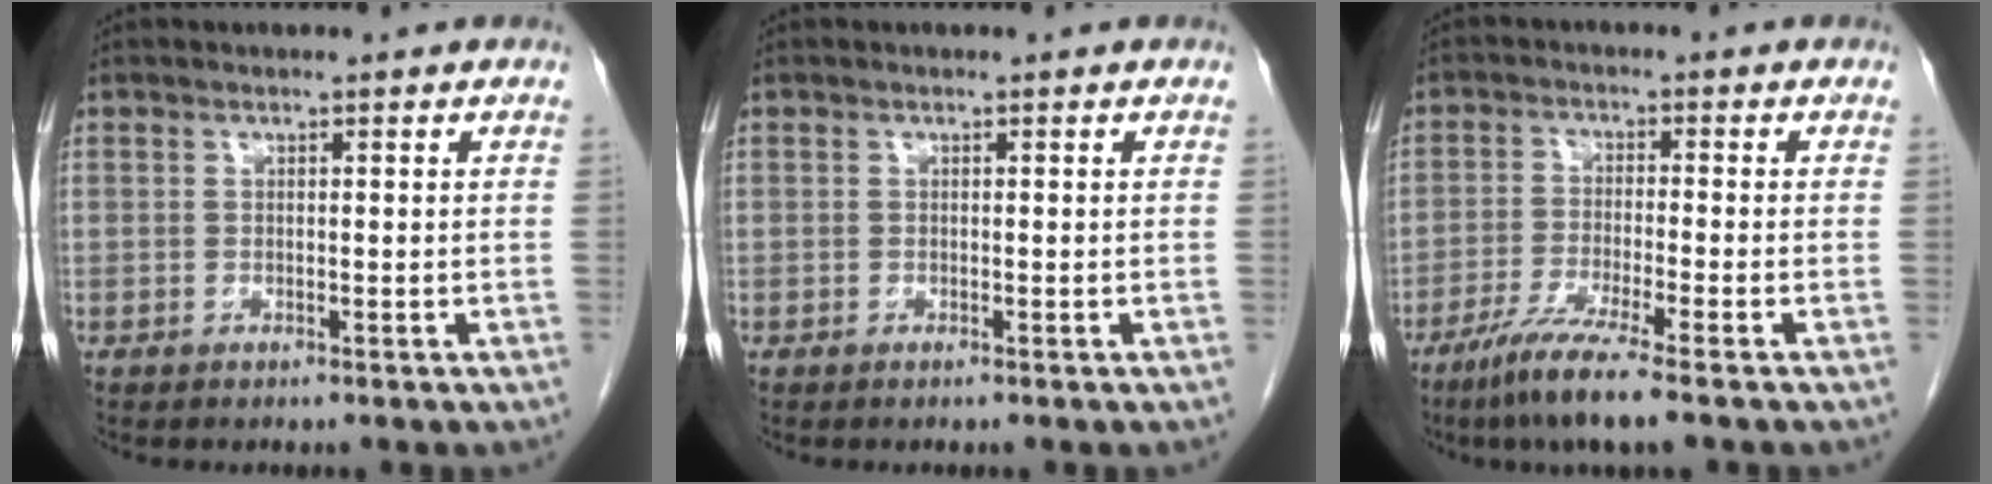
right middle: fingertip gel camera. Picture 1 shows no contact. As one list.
[{"total": 0.0}, {"total": 7.9, "force": [-5.6, -0.6, 5.6], "torque": [-0.104, -0.026, -0.104]}]